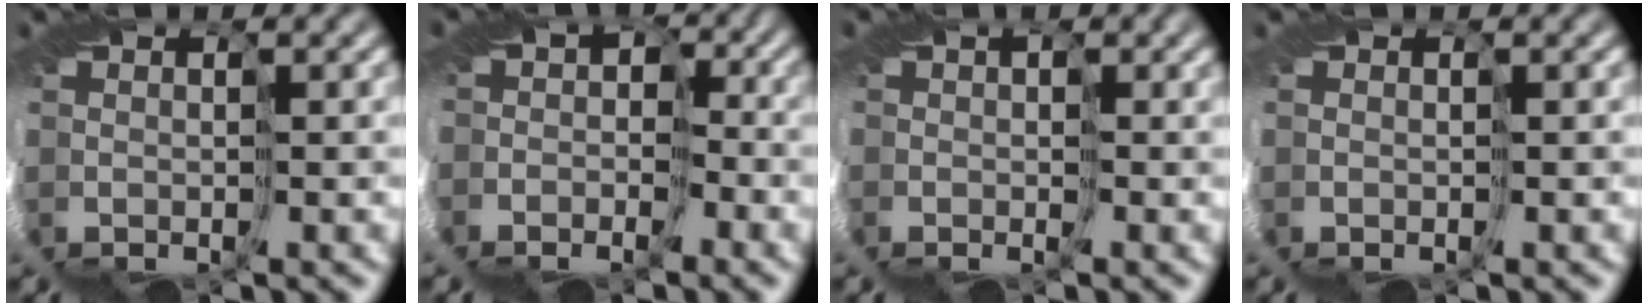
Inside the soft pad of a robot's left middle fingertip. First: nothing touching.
{"total": 6.6, "force": [-2.1, 5.6, 2.9], "torque": [-0.061, 0.000, -0.046]}
{"total": 2.1, "force": [0.4, 1.7, 1.1], "torque": [-0.020, 0.005, -0.002]}
{"total": 0.0}